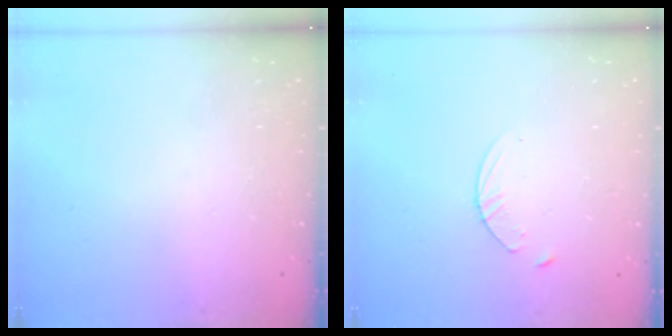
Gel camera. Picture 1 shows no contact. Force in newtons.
{"total": 3.1, "press": 3.1, "slide": 0.3}